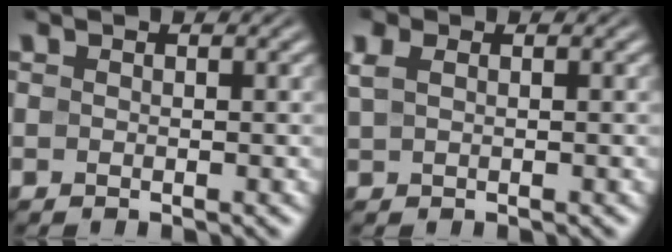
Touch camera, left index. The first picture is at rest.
{"total": 2.2, "force": [1.1, 1.1, 1.5], "torque": [-0.034, 0.009, 0.007]}